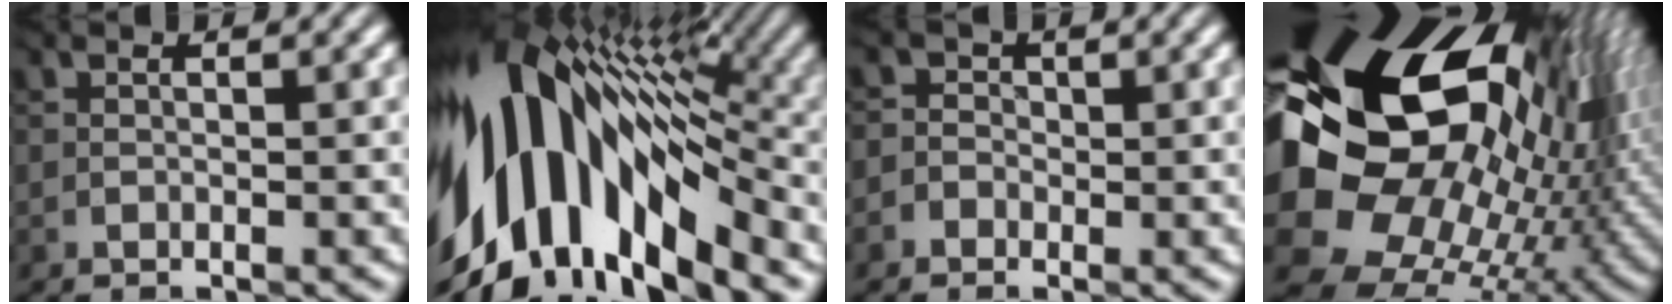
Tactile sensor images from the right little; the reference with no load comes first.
{"total": 13.9, "force": [-0.7, 8.1, 11.3], "torque": [-0.202, 0.012, -0.007]}
{"total": 1.0, "force": [-0.5, 0.8, -0.3], "torque": [0.014, 0.005, -0.013]}
{"total": 21.7, "force": [2.9, 16.7, 13.5], "torque": [-0.233, -0.034, 0.042]}